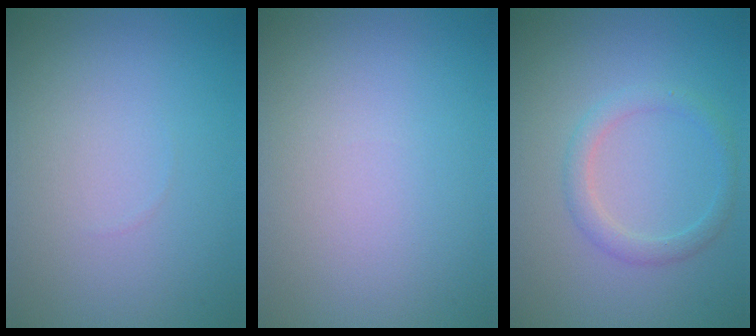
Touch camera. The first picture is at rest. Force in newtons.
{"total": 0.0}
{"total": 2.0, "press": 2.0, "slide": 0.1}